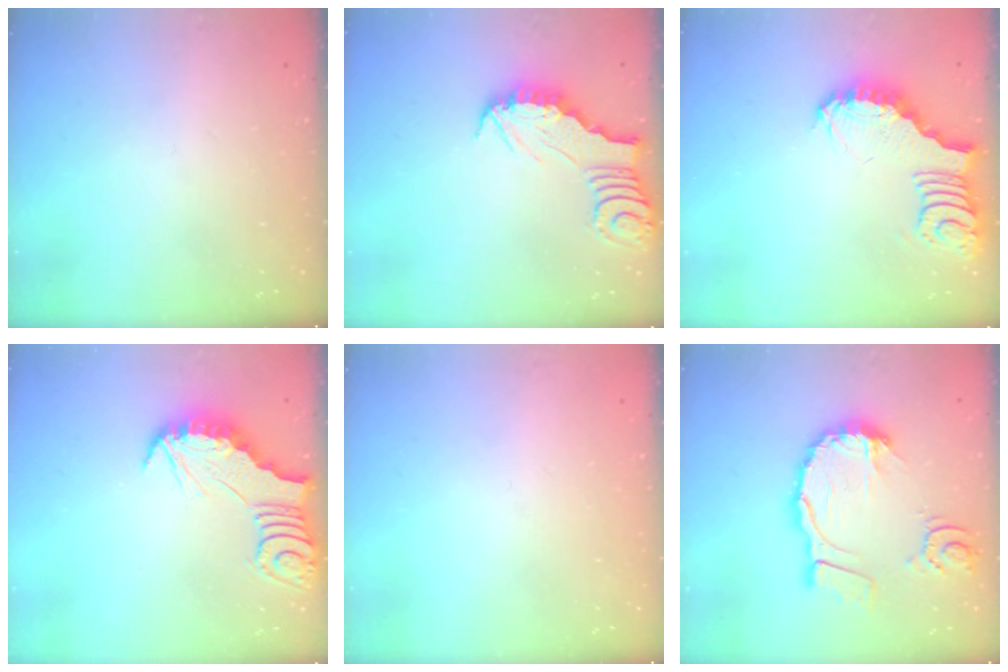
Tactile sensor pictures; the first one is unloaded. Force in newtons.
{"total": 2.9, "press": 2.9, "slide": 0.2}
{"total": 3.5, "press": 3.5, "slide": 0.6}
{"total": 2.8, "press": 2.8, "slide": 0.3}
{"total": 0.0}
{"total": 15.5, "press": 15.4, "slide": 1.9}